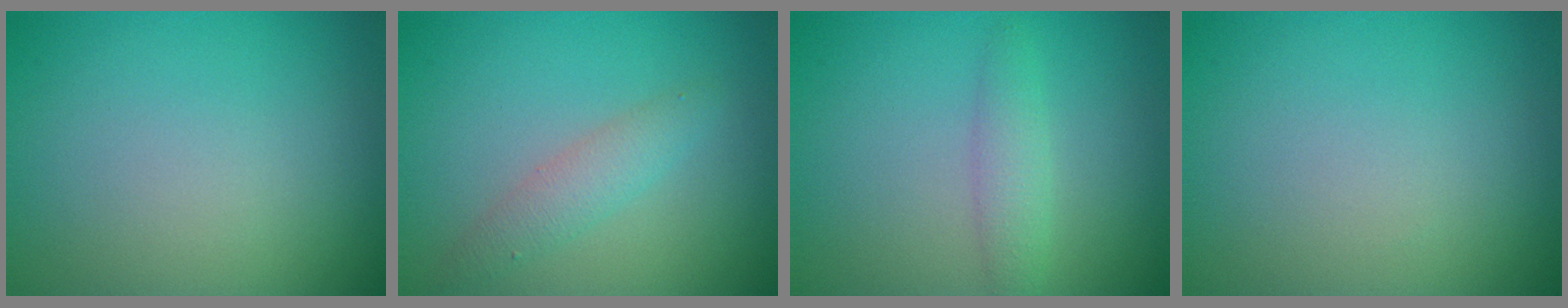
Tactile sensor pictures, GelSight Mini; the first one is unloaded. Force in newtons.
{"total": 2.0, "press": 2.0, "slide": 0.0}
{"total": 1.8, "press": 1.8, "slide": 0.0}
{"total": 0.0}